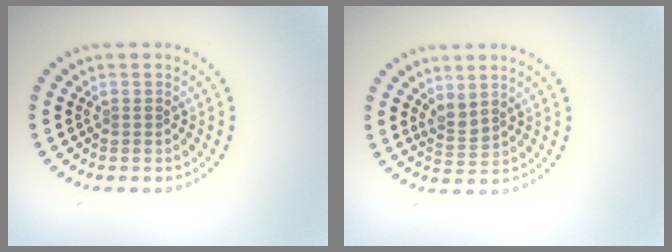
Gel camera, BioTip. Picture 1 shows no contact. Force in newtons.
{"total": 1.7, "press": 1.4, "slide": 1.0}